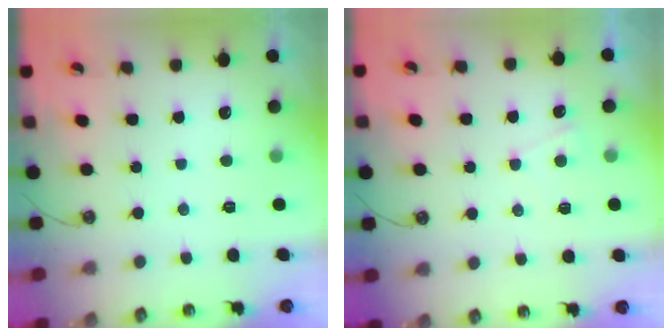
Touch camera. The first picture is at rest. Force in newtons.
{"total": 2.4, "press": 2.4, "slide": 0.3}